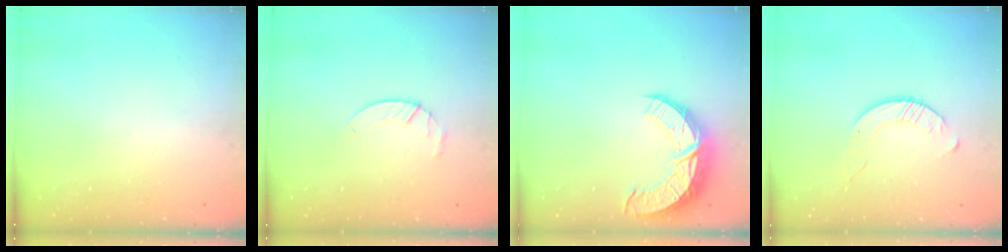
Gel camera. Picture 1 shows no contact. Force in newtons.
{"total": 2.9, "press": 2.9, "slide": 0.4}
{"total": 12.8, "press": 12.7, "slide": 0.9}
{"total": 3.4, "press": 3.3, "slide": 0.4}